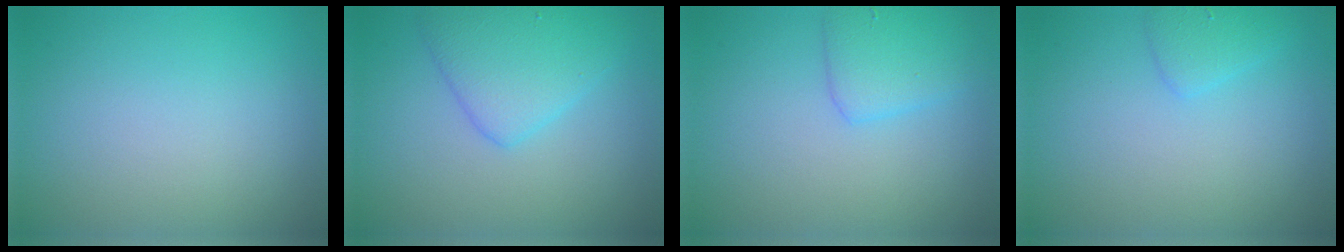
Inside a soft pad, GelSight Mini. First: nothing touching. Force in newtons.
{"total": 4.1, "press": 4.1, "slide": 0.2}
{"total": 2.8, "press": 2.8, "slide": 0.1}
{"total": 1.6, "press": 1.6, "slide": 0.1}